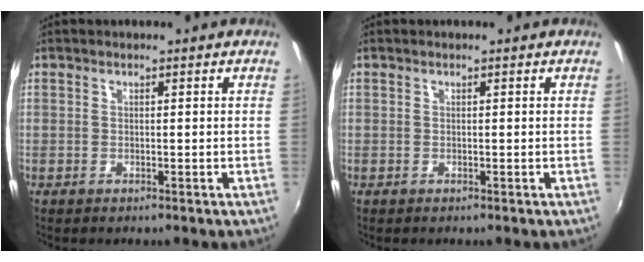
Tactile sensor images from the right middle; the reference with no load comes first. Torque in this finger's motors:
{"motor_torque": [0.06, -0.03, 0.00, 0.00]}